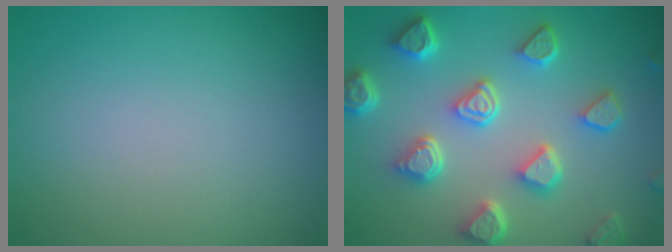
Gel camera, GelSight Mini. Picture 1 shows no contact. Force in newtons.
{"total": 6.7, "press": 5.3, "slide": 4.1}